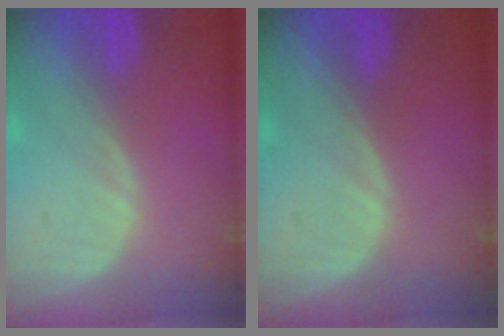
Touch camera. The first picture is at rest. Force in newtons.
{"total": 0.0}